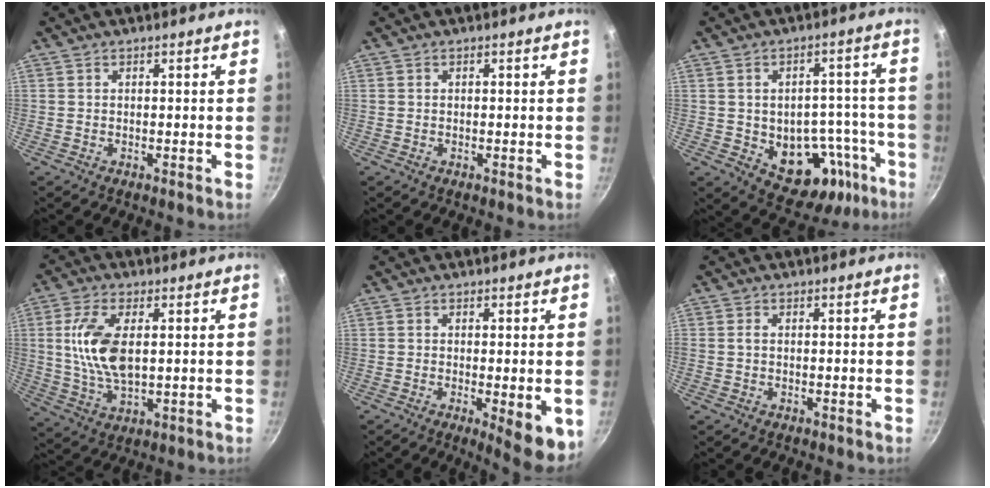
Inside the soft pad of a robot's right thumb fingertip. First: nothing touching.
{"total": 0.0}
{"total": 15.1, "force": [-5.9, 9.6, 10.0], "torque": [-0.096, 0.046, -0.065]}
{"total": 11.6, "force": [1.7, 5.7, 9.9], "torque": [-0.204, -0.009, 0.036]}
{"total": 7.6, "force": [-2.3, 2.1, 6.9], "torque": [-0.091, -0.019, -0.029]}
{"total": 0.7, "force": [-0.1, 0.4, 0.6], "torque": [-0.010, 0.001, -0.004]}